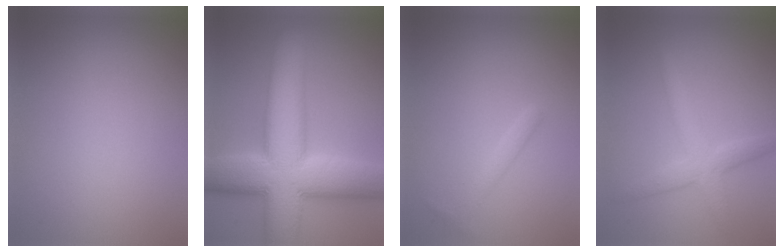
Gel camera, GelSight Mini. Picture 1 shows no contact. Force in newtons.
{"total": 13.2, "press": 13.2, "slide": 0.5}
{"total": 1.1, "press": 1.1, "slide": 0.1}
{"total": 3.2, "press": 3.2, "slide": 0.2}